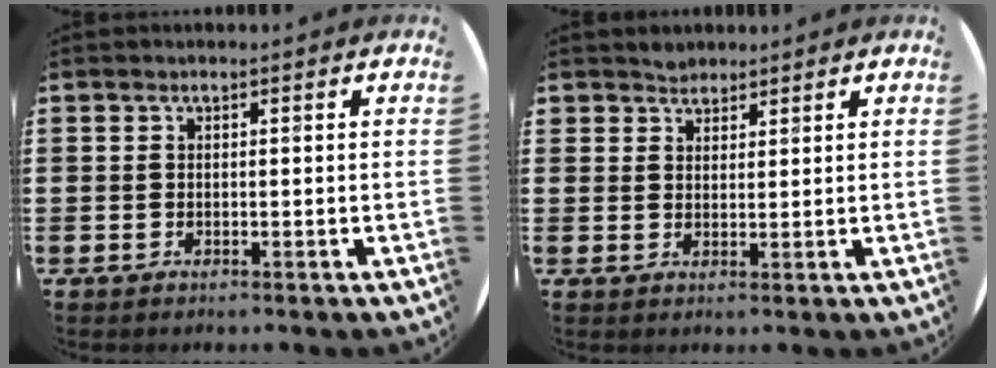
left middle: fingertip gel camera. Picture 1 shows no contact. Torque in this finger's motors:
{"motor_torque": [0.30, -0.24, -0.01, 0.01]}